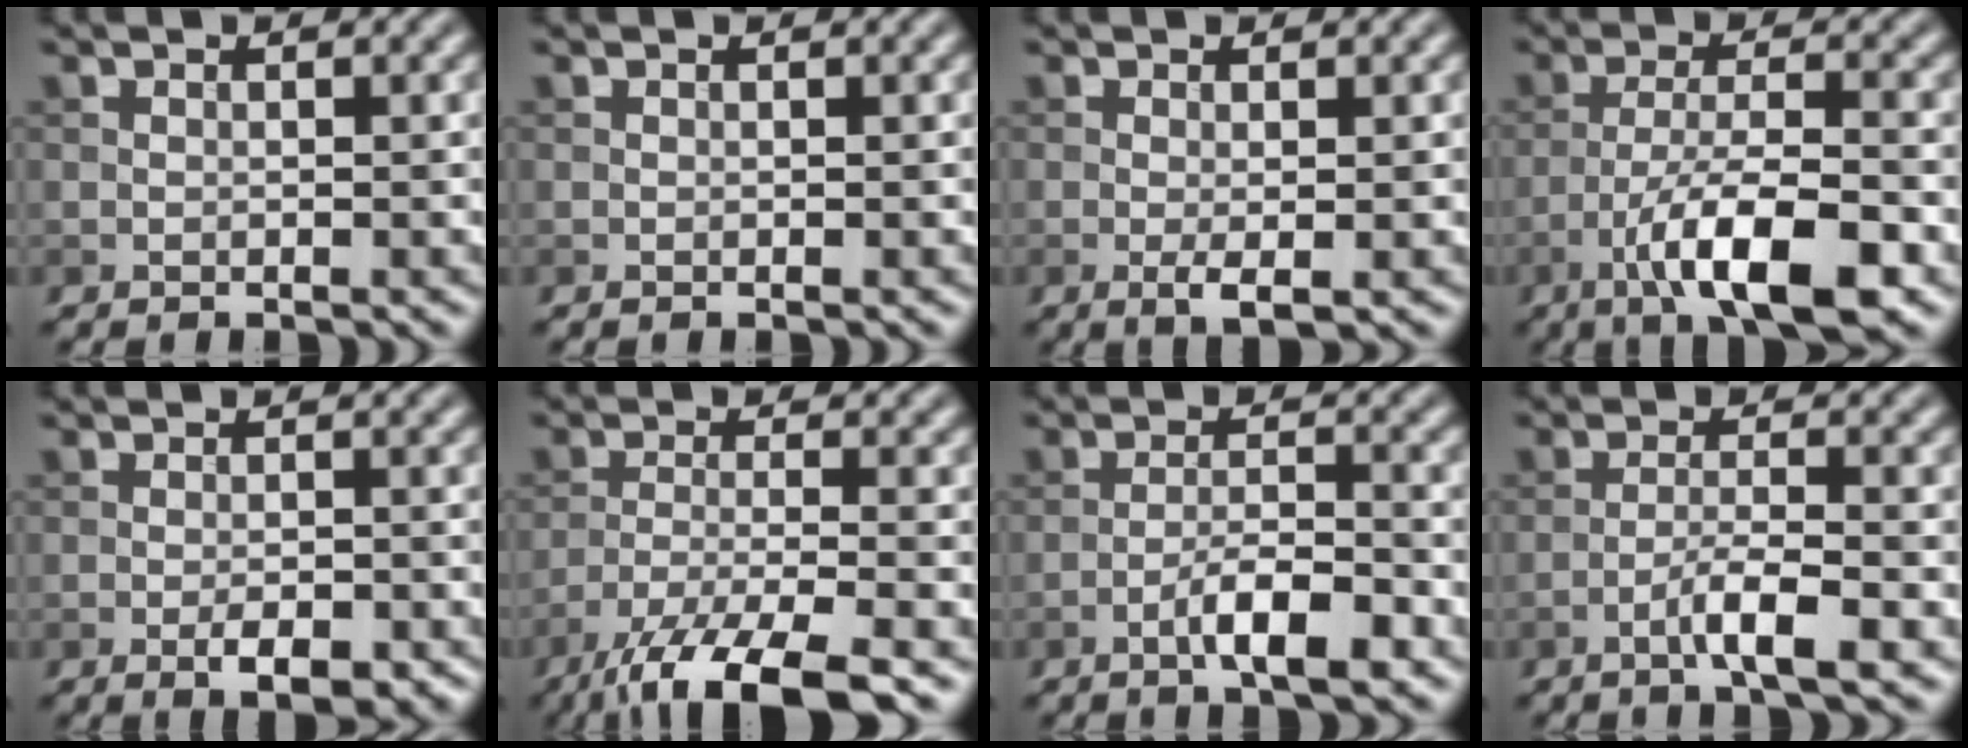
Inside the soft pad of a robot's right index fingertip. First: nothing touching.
{"total": 0.0}
{"total": 1.8, "force": [-0.3, 0.3, 1.7], "torque": [-0.032, -0.005, -0.006]}
{"total": 8.5, "force": [-4.5, 2.2, 6.9], "torque": [-0.117, 0.006, -0.080]}
{"total": 3.2, "force": [-1.6, 1.2, 2.5], "torque": [-0.041, -0.004, -0.022]}
{"total": 8.6, "force": [-6.0, 2.0, 5.9], "torque": [-0.102, -0.008, -0.117]}
{"total": 4.5, "force": [-2.4, 1.0, 3.7], "torque": [-0.066, 0.007, -0.042]}
{"total": 3.8, "force": [-1.9, 0.5, 3.3], "torque": [-0.060, 0.008, -0.040]}